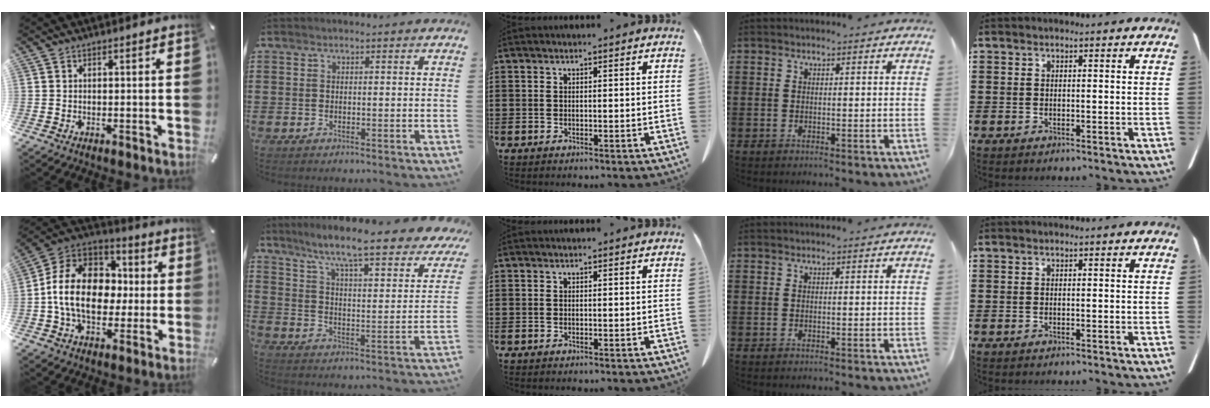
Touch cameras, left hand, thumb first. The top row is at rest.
{"thumb": {"total": 17.4, "force": [-1.2, 13.5, 10.8], "torque": [-0.218, 0.012, -0.021]}, "index": {"total": 7.5, "force": [6.4, -0.7, 3.9], "torque": [-0.096, -0.058, 0.097]}}